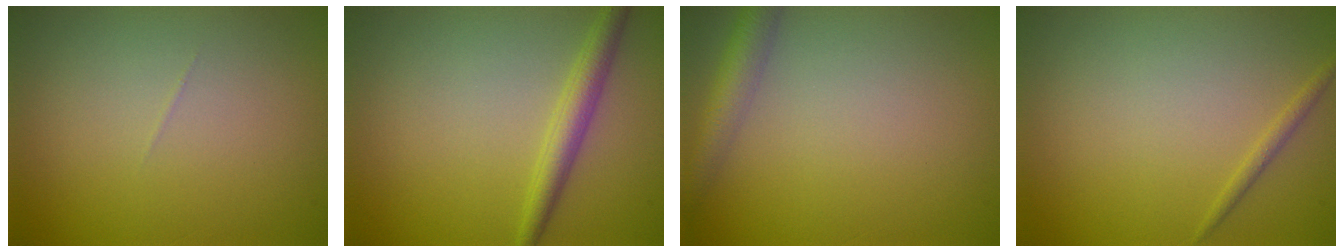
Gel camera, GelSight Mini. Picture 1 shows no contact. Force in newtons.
{"total": 2.6, "press": 2.6, "slide": 0.1}
{"total": 3.0, "press": 3.0, "slide": 0.1}
{"total": 0.9, "press": 0.9, "slide": 0.1}